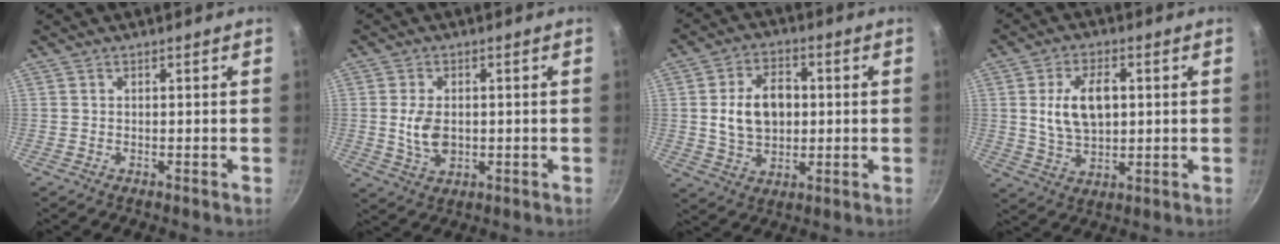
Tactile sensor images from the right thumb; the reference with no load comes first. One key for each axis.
{"total": 6.3, "fx": -0.1, "fy": 4.1, "fz": 4.8, "tx": -0.085, "ty": -0.003, "tz": 0.002}
{"total": 11.5, "fx": 0.9, "fy": 8.2, "fz": 8.1, "tx": -0.111, "ty": 0.009, "tz": 0.016}
{"total": 10.7, "fx": 1.6, "fy": 6.3, "fz": 8.4, "tx": -0.135, "ty": -0.001, "tz": 0.031}